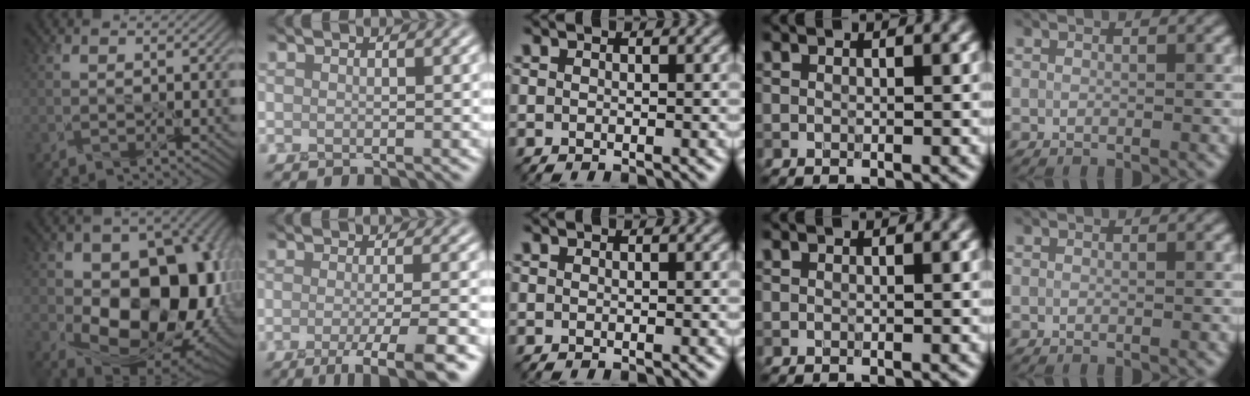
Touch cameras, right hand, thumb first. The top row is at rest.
{"thumb": {"total": 16.2, "force": [-1.6, 11.3, 11.4], "torque": [-0.137, -0.040, -0.014]}, "index": {"total": 7.4, "force": [-3.5, 1.8, 6.3], "torque": [-0.073, -0.011, -0.053]}}